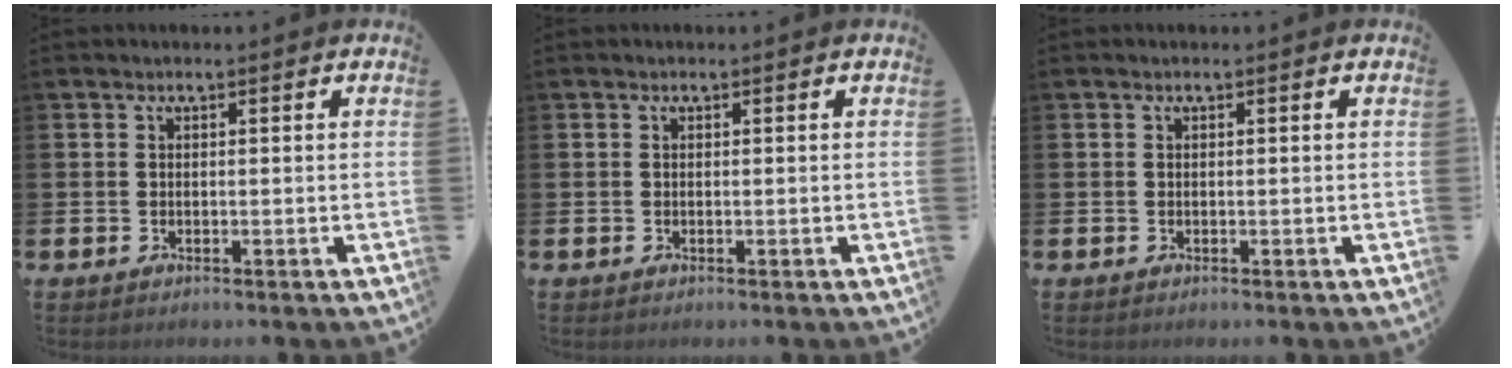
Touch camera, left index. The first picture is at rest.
{"total": 0.0}
{"total": 0.0}